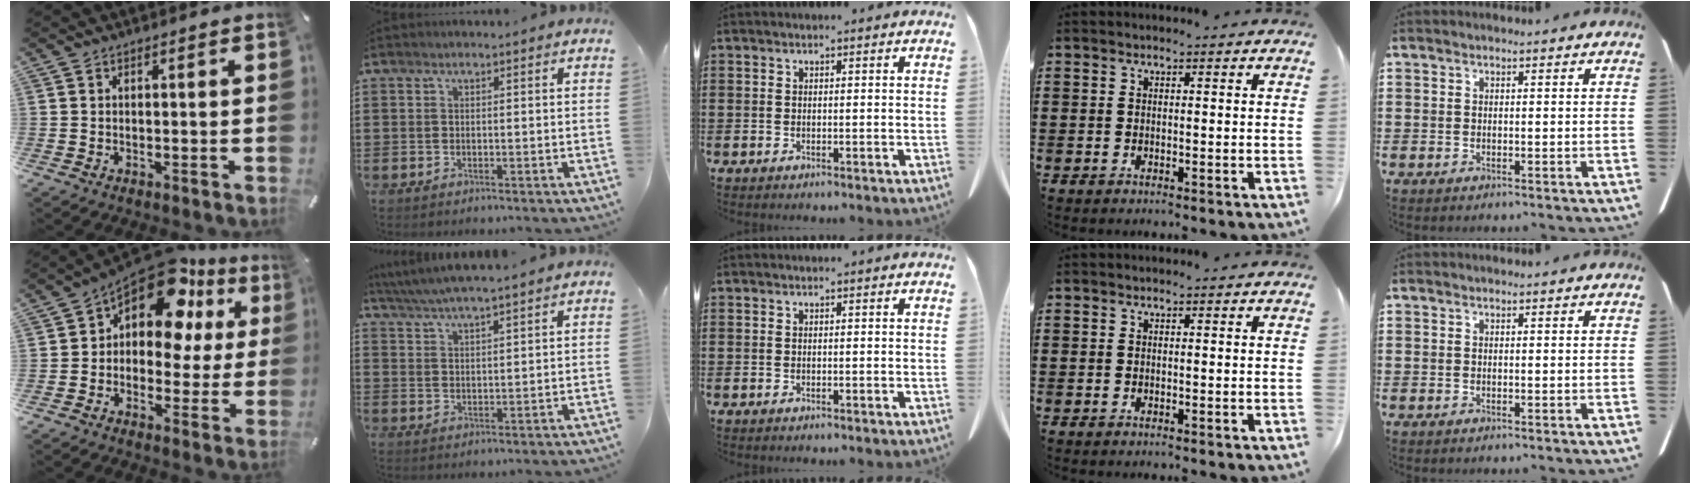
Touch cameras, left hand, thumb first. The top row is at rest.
{"thumb": {"total": 15.3, "force": [8.9, 7.9, 9.6], "torque": [-0.161, -0.069, 0.156]}, "index": {"total": 3.9, "force": [3.6, -0.2, 1.5], "torque": [-0.039, -0.013, 0.065]}}